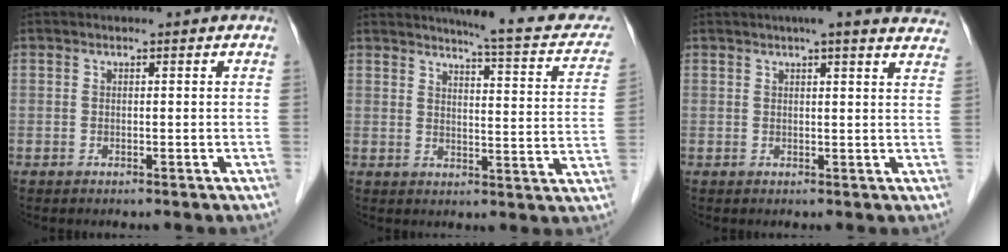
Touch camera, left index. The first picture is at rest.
{"total": 14.5, "force": [12.7, 2.0, 6.8], "torque": [-0.074, -0.024, 0.134]}
{"total": 12.7, "force": [11.1, 1.6, 5.8], "torque": [-0.062, 0.014, 0.113]}